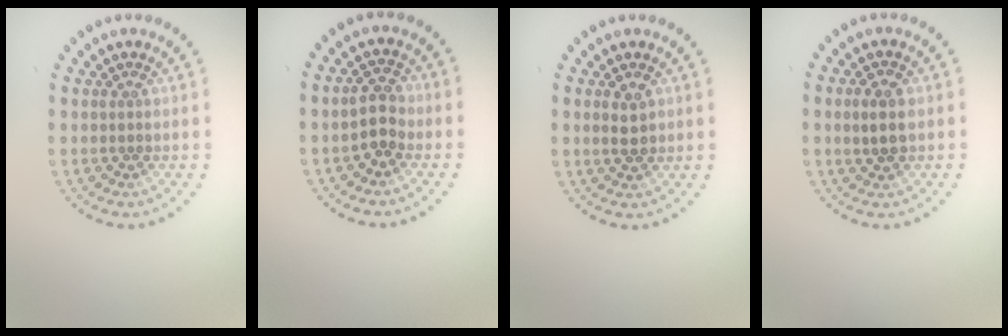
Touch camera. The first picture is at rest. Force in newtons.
{"total": 2.5, "press": 2.5, "slide": 0.6}
{"total": 1.8, "press": 1.8, "slide": 0.1}
{"total": 2.3, "press": 2.3, "slide": 0.2}